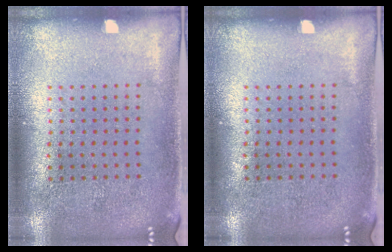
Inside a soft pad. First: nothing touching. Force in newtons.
{"total": 0.0}